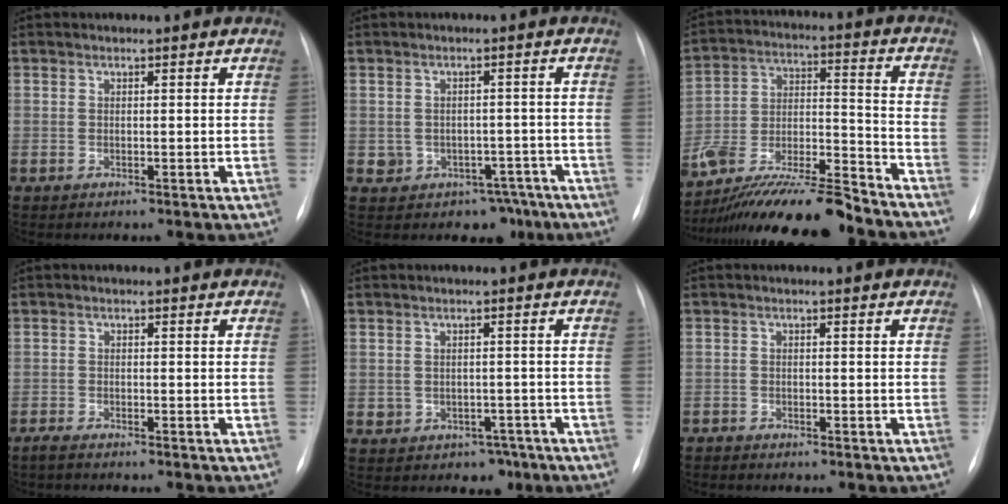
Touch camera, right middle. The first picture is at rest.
{"total": 6.2, "force": [-3.3, 5.1, 1.0], "torque": [-0.004, 0.023, -0.031]}
{"total": 20.1, "force": [-17.6, 1.5, 9.6], "torque": [-0.184, -0.004, -0.309]}
{"total": 2.4, "force": [-2.1, 0.1, 1.1], "torque": [-0.021, -0.007, -0.030]}
{"total": 3.3, "force": [-1.6, 2.9, 0.6], "torque": [-0.003, 0.019, -0.010]}
{"total": 1.1, "force": [-1.1, 0.0, -0.1], "torque": [0.001, -0.004, -0.020]}